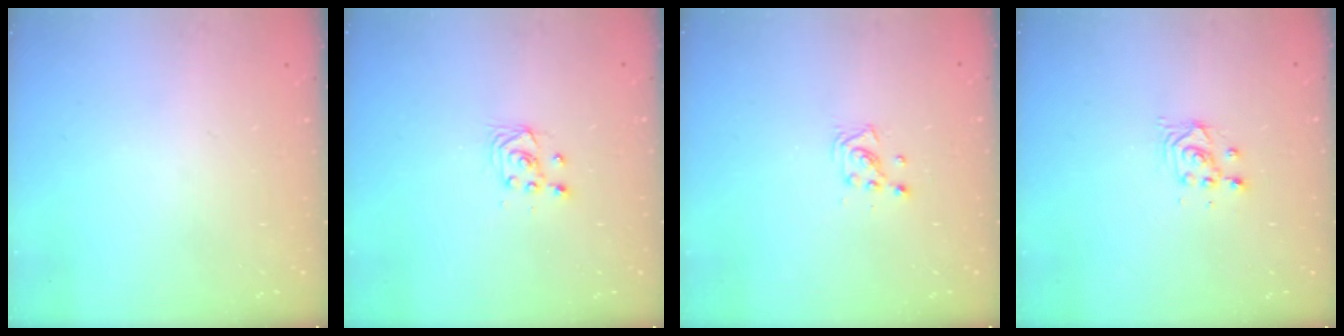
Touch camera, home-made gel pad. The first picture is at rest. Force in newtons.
{"total": 3.2, "press": 2.9, "slide": 1.4}
{"total": 3.0, "press": 3.0, "slide": 0.5}
{"total": 2.8, "press": 2.8, "slide": 0.1}